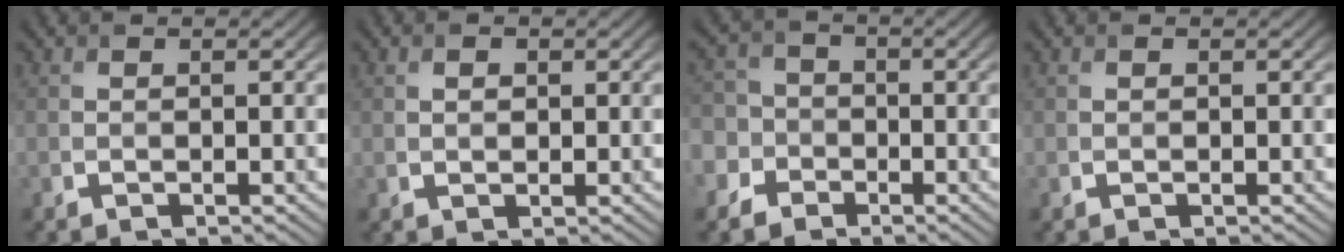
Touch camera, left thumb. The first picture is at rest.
{"total": 1.5, "force": [0.4, 1.0, 1.1], "torque": [-0.016, -0.004, 0.011]}
{"total": 6.3, "force": [-2.8, 5.4, 1.6], "torque": [-0.049, -0.004, -0.079]}
{"total": 0.0}